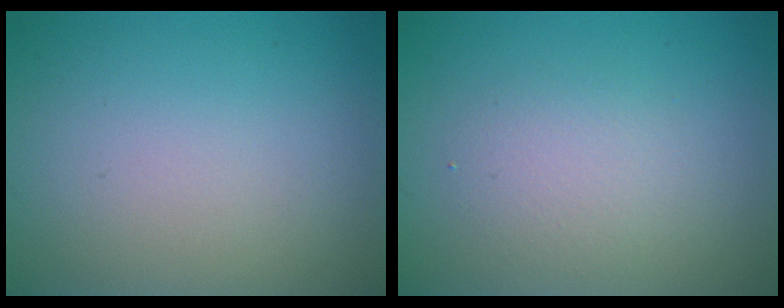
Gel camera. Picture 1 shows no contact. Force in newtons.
{"total": 2.4, "press": 2.4, "slide": 0.2}